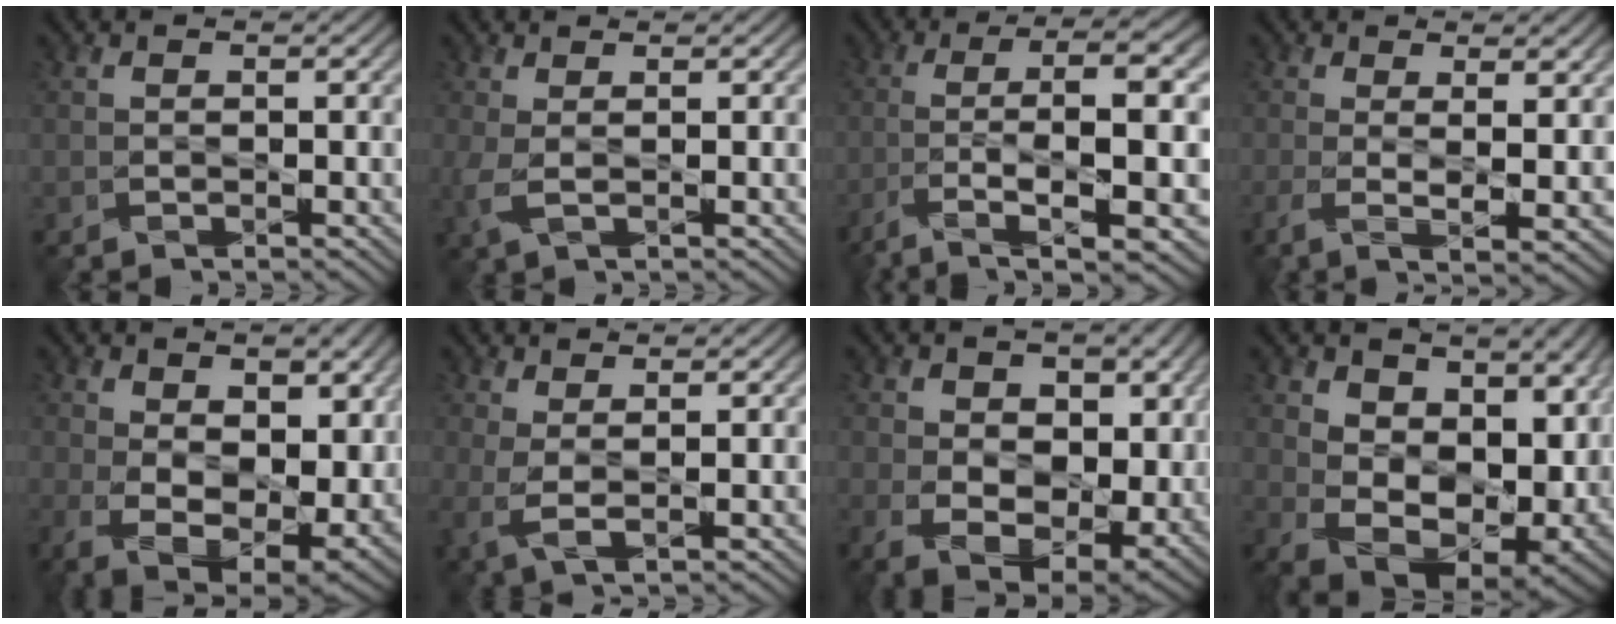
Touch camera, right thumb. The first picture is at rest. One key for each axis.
{"total": 2.2, "fx": 0.3, "fy": 0.7, "fz": 2.0, "tx": -0.061, "ty": 0.000, "tz": 0.002}
{"total": 11.3, "fx": -3.3, "fy": 2.5, "fz": 10.5, "tx": -0.180, "ty": 0.010, "tz": -0.055}
{"total": 5.5, "fx": 0.3, "fy": 1.4, "fz": 5.3, "tx": -0.103, "ty": -0.005, "tz": 0.006}
{"total": 12.1, "fx": 1.2, "fy": 7.5, "fz": 9.4, "tx": -0.182, "ty": -0.036, "tz": 0.038}
{"total": 2.9, "fx": 1.0, "fy": 0.7, "fz": 2.6, "tx": -0.065, "ty": -0.001, "tz": 0.015}
{"total": 10.9, "fx": 1.4, "fy": 7.7, "fz": 7.6, "tx": -0.141, "ty": -0.020, "tz": 0.027}
{"total": 14.0, "fx": 3.6, "fy": 8.9, "fz": 10.2, "tx": -0.191, "ty": -0.015, "tz": 0.078}